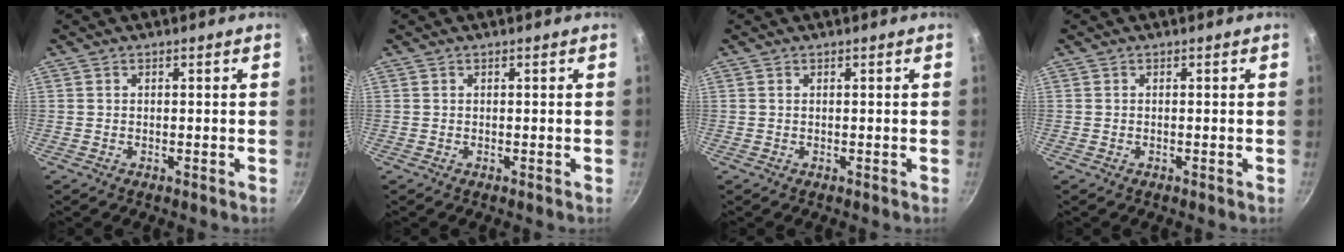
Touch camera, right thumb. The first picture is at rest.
{"total": 0.0}
{"total": 0.0}
{"total": 0.0}